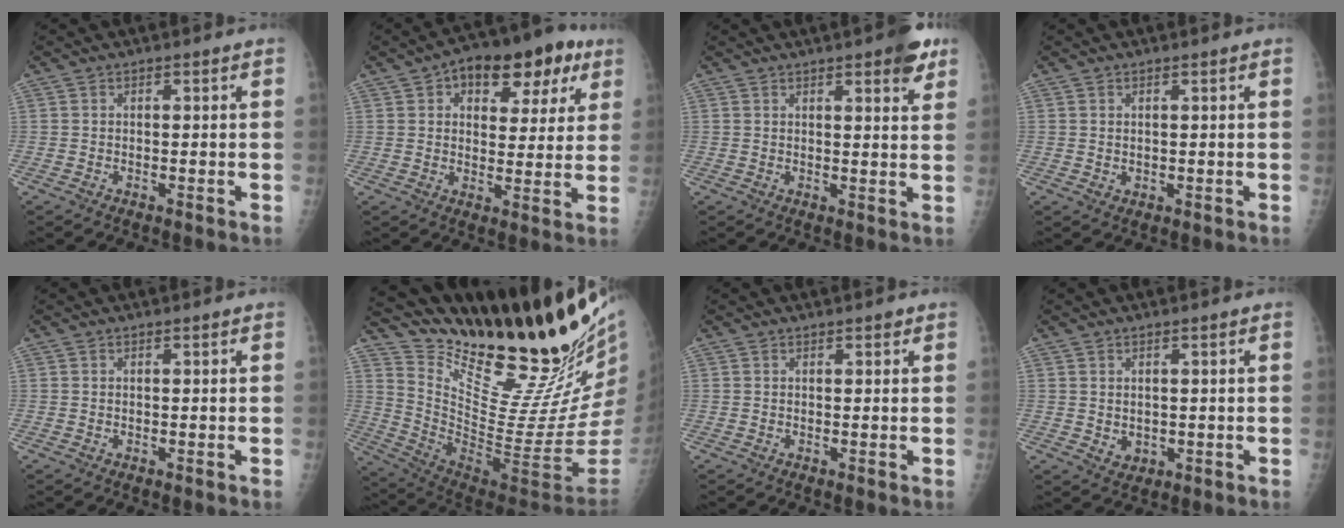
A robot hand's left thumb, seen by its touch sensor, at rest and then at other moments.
{"total": 15.4, "force": [7.2, 8.9, 10.2], "torque": [-0.089, 0.004, 0.098]}
{"total": 6.9, "force": [4.1, 1.9, 5.2], "torque": [-0.052, -0.016, 0.048]}
{"total": 1.0, "force": [0.5, 0.7, 0.6], "torque": [-0.007, -0.006, 0.013]}
{"total": 0.0}
{"total": 30.6, "force": [25.1, 4.6, 16.9], "torque": [-0.237, -0.174, 0.386]}
{"total": 1.0, "force": [0.7, 0.3, 0.5], "torque": [-0.006, -0.003, 0.009]}
{"total": 2.4, "force": [0.4, 1.9, 1.5], "torque": [-0.019, -0.008, 0.017]}